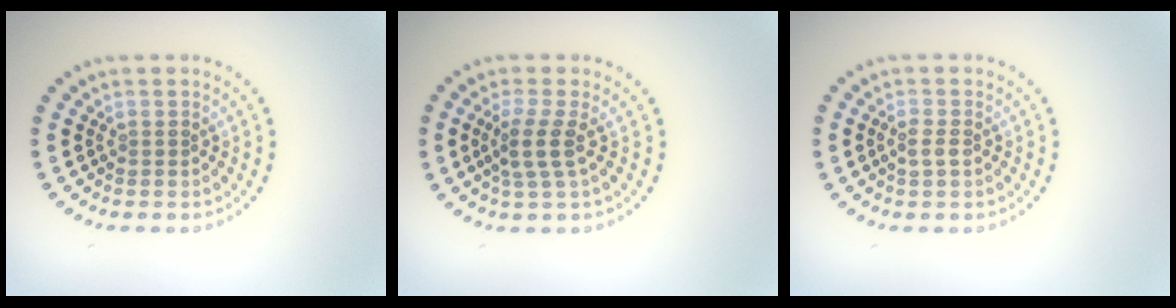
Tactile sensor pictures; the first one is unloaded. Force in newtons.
{"total": 2.5, "press": 2.0, "slide": 1.6}
{"total": 1.2, "press": 1.2, "slide": 0.0}